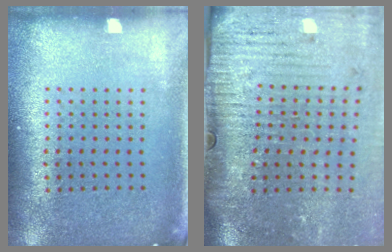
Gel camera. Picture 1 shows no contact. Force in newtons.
{"total": 4.5, "press": 3.8, "slide": 2.5}